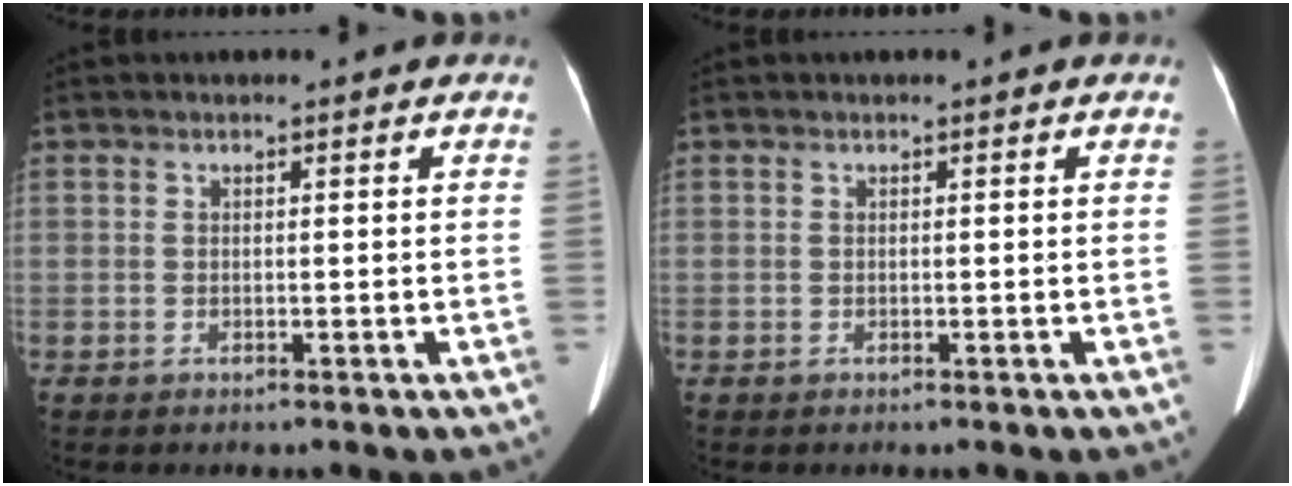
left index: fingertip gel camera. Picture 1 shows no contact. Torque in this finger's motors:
{"motor_torque": [-0.07, -0.09, 0.01, -0.01]}